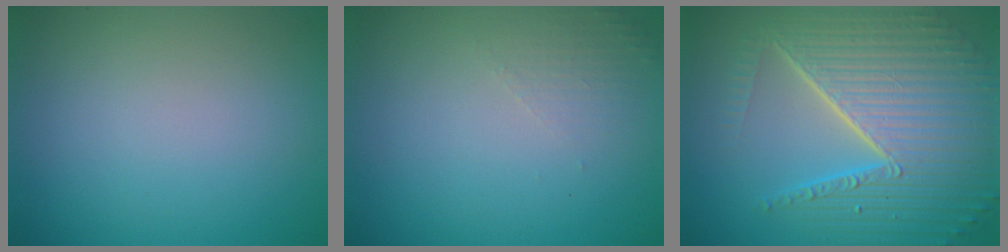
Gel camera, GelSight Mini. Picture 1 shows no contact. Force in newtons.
{"total": 1.3, "press": 1.2, "slide": 0.4}
{"total": 10.0, "press": 6.3, "slide": 7.8}